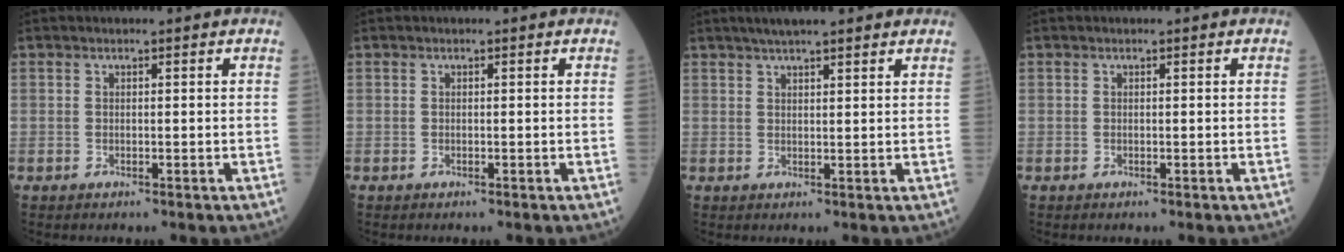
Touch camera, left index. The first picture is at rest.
{"total": 0.0}
{"total": 7.0, "force": [5.7, 0.8, 4.1], "torque": [-0.057, 0.031, 0.082]}
{"total": 0.0}